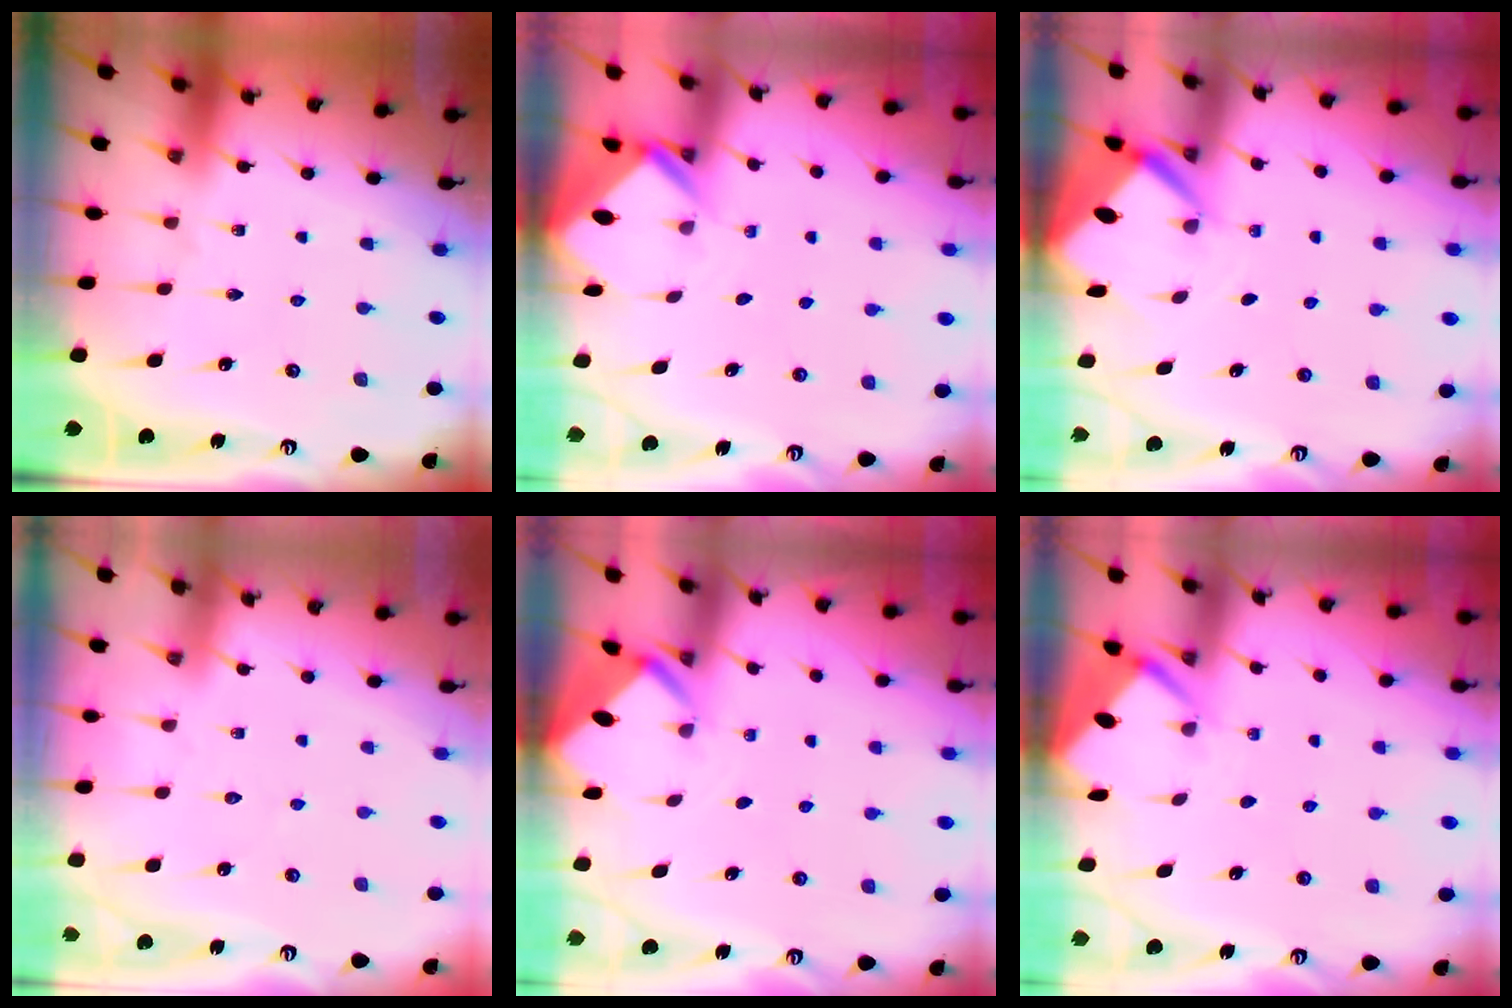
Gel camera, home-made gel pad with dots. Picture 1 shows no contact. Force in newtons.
{"total": 2.4, "press": 2.4, "slide": 0.2}
{"total": 3.2, "press": 3.2, "slide": 0.2}
{"total": 2.8, "press": 2.8, "slide": 0.3}
{"total": 2.0, "press": 2.0, "slide": 0.0}
{"total": 2.6, "press": 2.6, "slide": 0.3}